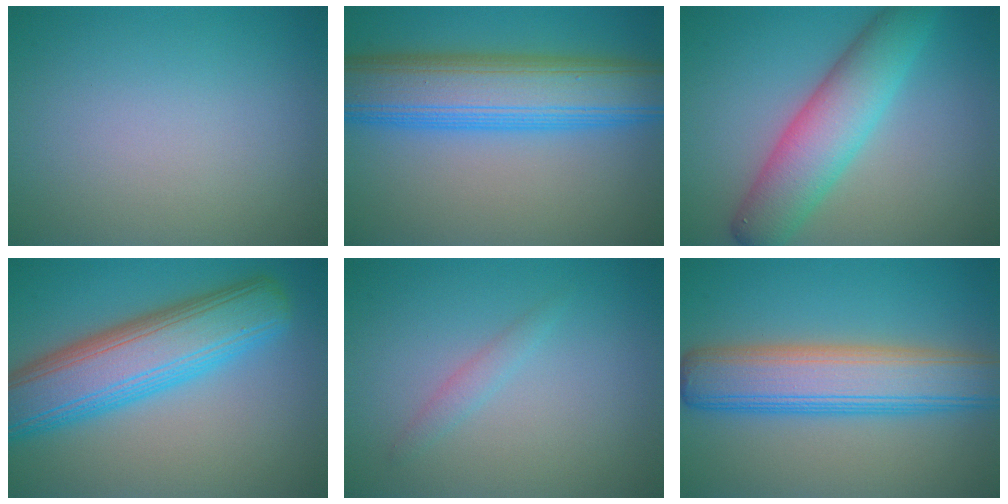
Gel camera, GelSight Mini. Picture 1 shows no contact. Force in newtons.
{"total": 10.0, "press": 10.0, "slide": 0.1}
{"total": 6.6, "press": 6.6, "slide": 0.1}
{"total": 9.7, "press": 9.7, "slide": 0.4}
{"total": 1.1, "press": 1.1, "slide": 0.1}
{"total": 8.1, "press": 8.1, "slide": 0.3}